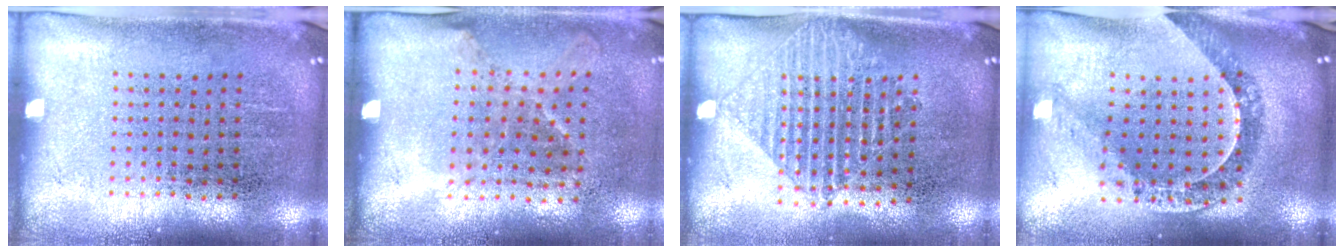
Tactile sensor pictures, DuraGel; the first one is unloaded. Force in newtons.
{"total": 1.2, "press": 0.9, "slide": 0.9}
{"total": 1.3, "press": 1.1, "slide": 0.6}
{"total": 1.1, "press": 1.1, "slide": 0.2}